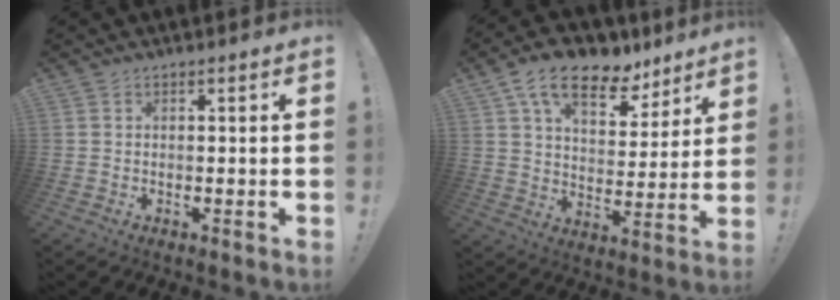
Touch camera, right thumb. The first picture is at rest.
{"total": 15.4, "force": [9.4, 8.3, 8.9], "torque": [-0.142, -0.050, 0.171]}